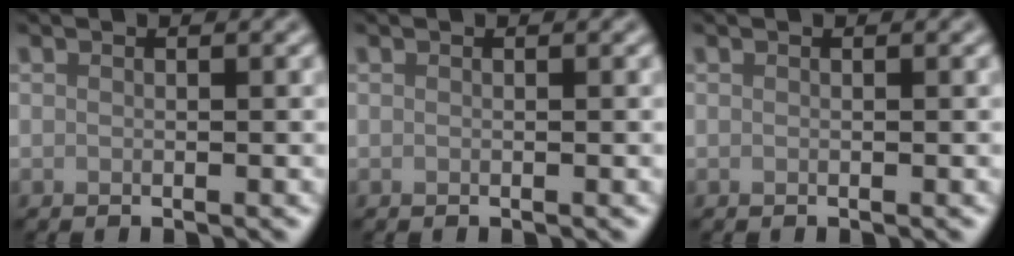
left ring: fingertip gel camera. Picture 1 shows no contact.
{"total": 0.0}
{"total": 0.0}